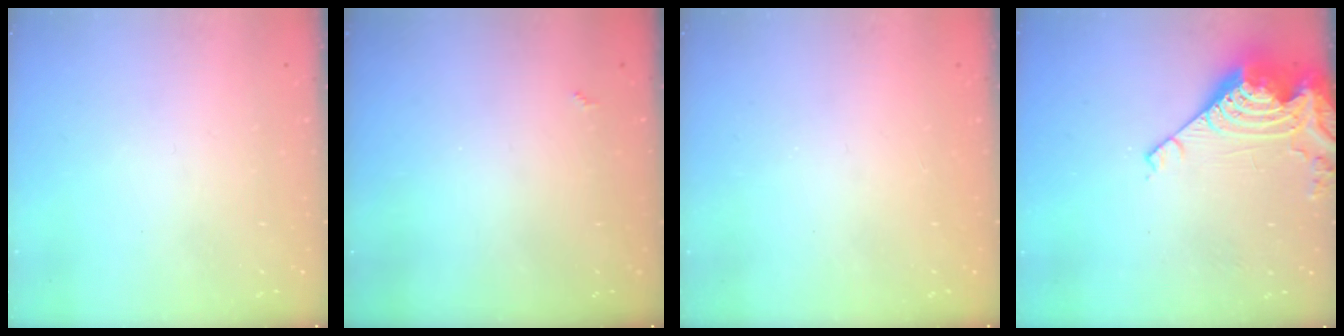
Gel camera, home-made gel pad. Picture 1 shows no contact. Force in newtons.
{"total": 2.1, "press": 2.1, "slide": 0.4}
{"total": 0.9, "press": 0.9, "slide": 0.1}
{"total": 10.1, "press": 10.1, "slide": 1.1}